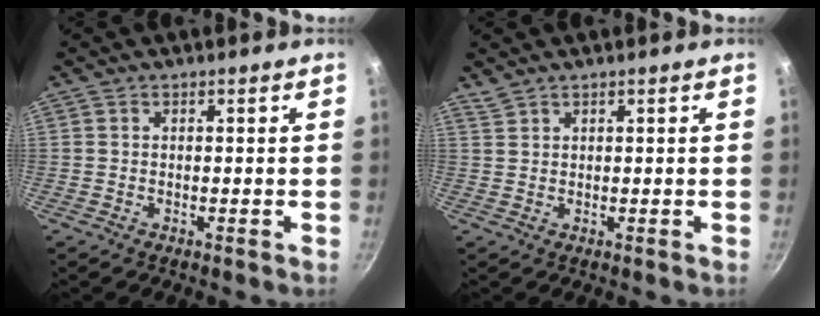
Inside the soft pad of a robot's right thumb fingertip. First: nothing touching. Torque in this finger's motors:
{"motor_torque": [-0.59, 0.32, -0.26, 0.09, 0.07]}